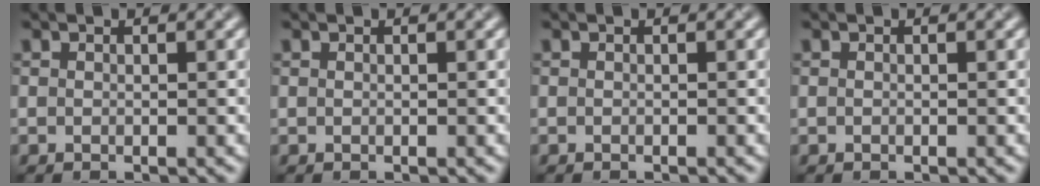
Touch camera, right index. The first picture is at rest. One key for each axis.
{"total": 0.0}
{"total": 0.6, "fx": -0.5, "fy": 0.0, "fz": 0.2, "tx": 0.002, "ty": -0.001, "tz": -0.009}
{"total": 0.0}